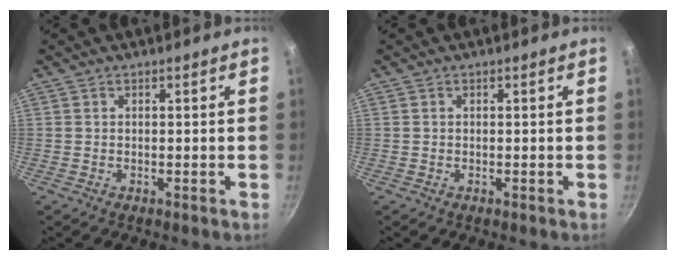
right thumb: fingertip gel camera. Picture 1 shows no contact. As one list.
[{"total": 0.0}]